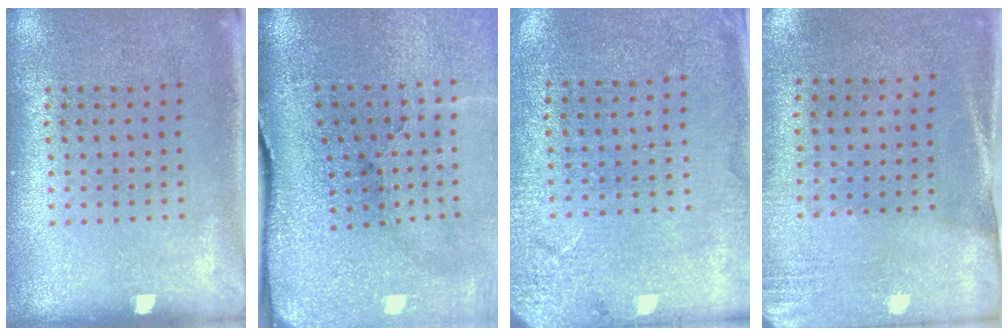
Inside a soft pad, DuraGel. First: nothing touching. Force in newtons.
{"total": 5.0, "press": 4.0, "slide": 3.1}
{"total": 2.6, "press": 2.5, "slide": 0.5}
{"total": 2.6, "press": 2.3, "slide": 1.3}